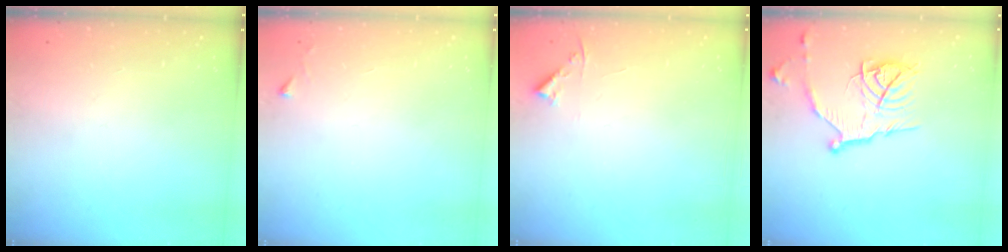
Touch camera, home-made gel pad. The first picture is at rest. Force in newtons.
{"total": 2.3, "press": 2.3, "slide": 0.4}
{"total": 3.1, "press": 3.0, "slide": 0.3}
{"total": 14.6, "press": 14.5, "slide": 1.3}